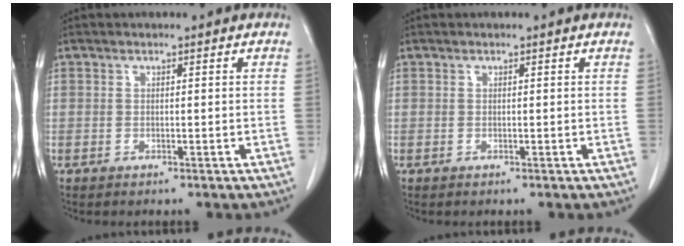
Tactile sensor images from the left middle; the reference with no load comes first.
{"total": 0.0}